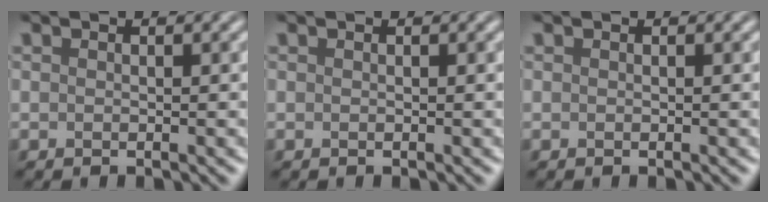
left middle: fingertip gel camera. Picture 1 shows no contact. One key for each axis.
{"total": 0.0}
{"total": 0.0}